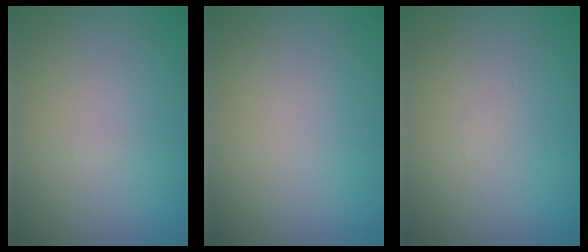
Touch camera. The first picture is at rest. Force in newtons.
{"total": 0.0}
{"total": 0.0}